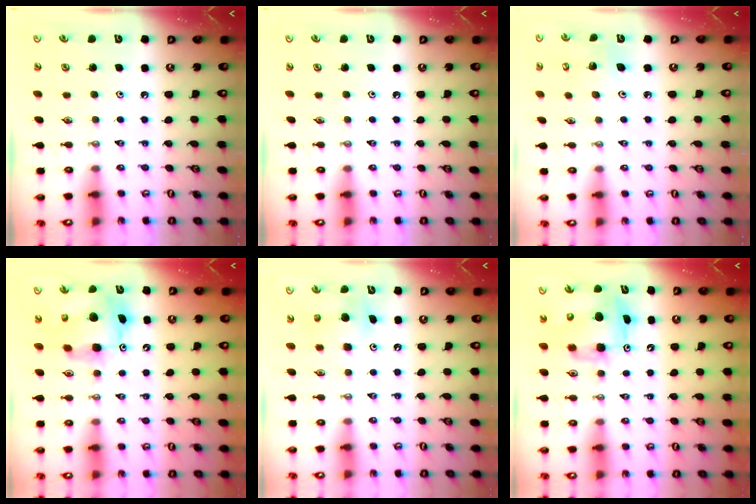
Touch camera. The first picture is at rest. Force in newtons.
{"total": 0.0}
{"total": 5.8, "press": 5.7, "slide": 1.1}
{"total": 12.3, "press": 12.2, "slide": 1.2}
{"total": 6.0, "press": 6.0, "slide": 0.3}
{"total": 7.8, "press": 7.7, "slide": 0.9}